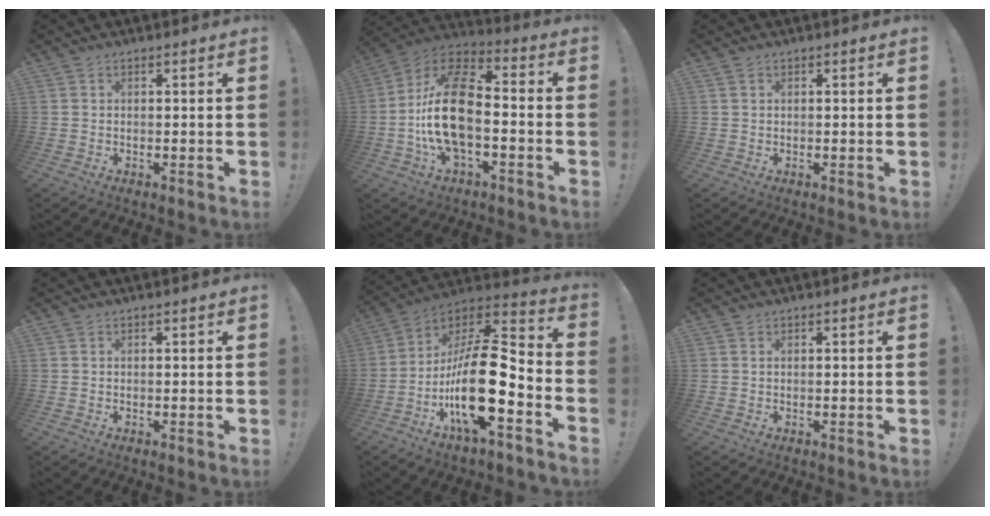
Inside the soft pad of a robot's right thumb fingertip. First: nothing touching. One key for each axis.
{"total": 19.5, "fx": -3.4, "fy": 9.9, "fz": 16.4, "tx": -0.317, "ty": 0.029, "tz": -0.055}
{"total": 0.6, "fx": 0.4, "fy": 0.3, "fz": 0.3, "tx": -0.014, "ty": 0.004, "tz": 0.009}
{"total": 0.0}
{"total": 23.6, "fx": -6.6, "fy": 7.4, "fz": 21.4, "tx": -0.398, "ty": 0.027, "tz": -0.109}
{"total": 0.0}